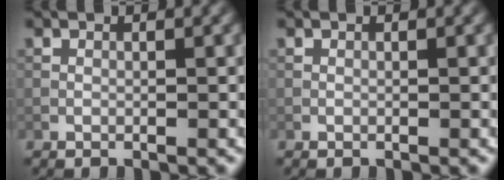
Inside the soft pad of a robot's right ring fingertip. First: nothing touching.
{"total": 0.0}